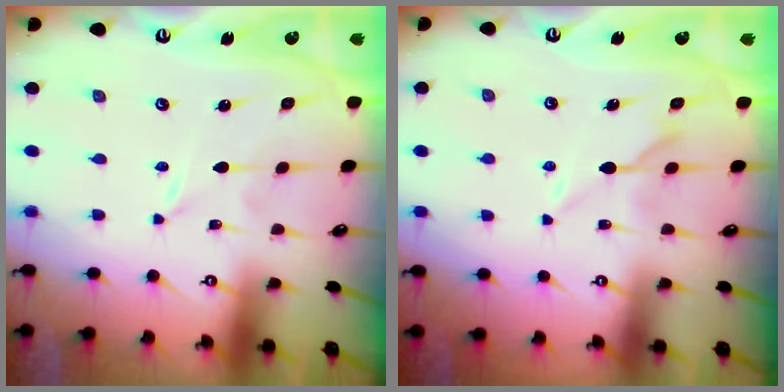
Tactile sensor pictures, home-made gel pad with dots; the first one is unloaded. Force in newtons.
{"total": 5.6, "press": 5.5, "slide": 0.7}